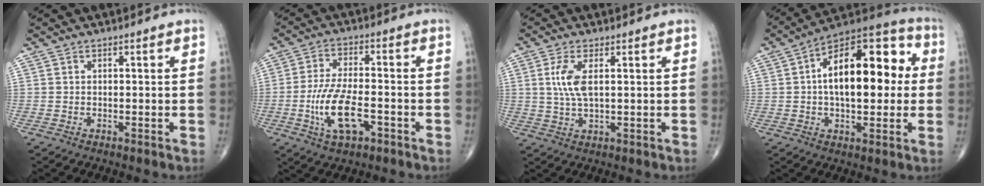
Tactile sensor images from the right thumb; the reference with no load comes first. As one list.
[{"total": 10.9, "force": [-3.5, 4.7, 9.2], "torque": [-0.186, 0.012, -0.063]}, {"total": 5.4, "force": [1.2, 1.8, 4.9], "torque": [-0.118, -0.004, 0.027]}, {"total": 20.1, "force": [1.9, 10.2, 17.2], "torque": [-0.237, 0.037, 0.019]}]